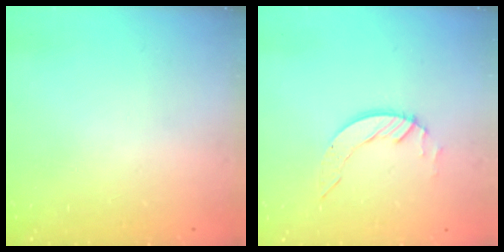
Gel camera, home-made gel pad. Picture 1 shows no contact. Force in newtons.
{"total": 5.4, "press": 5.4, "slide": 0.1}